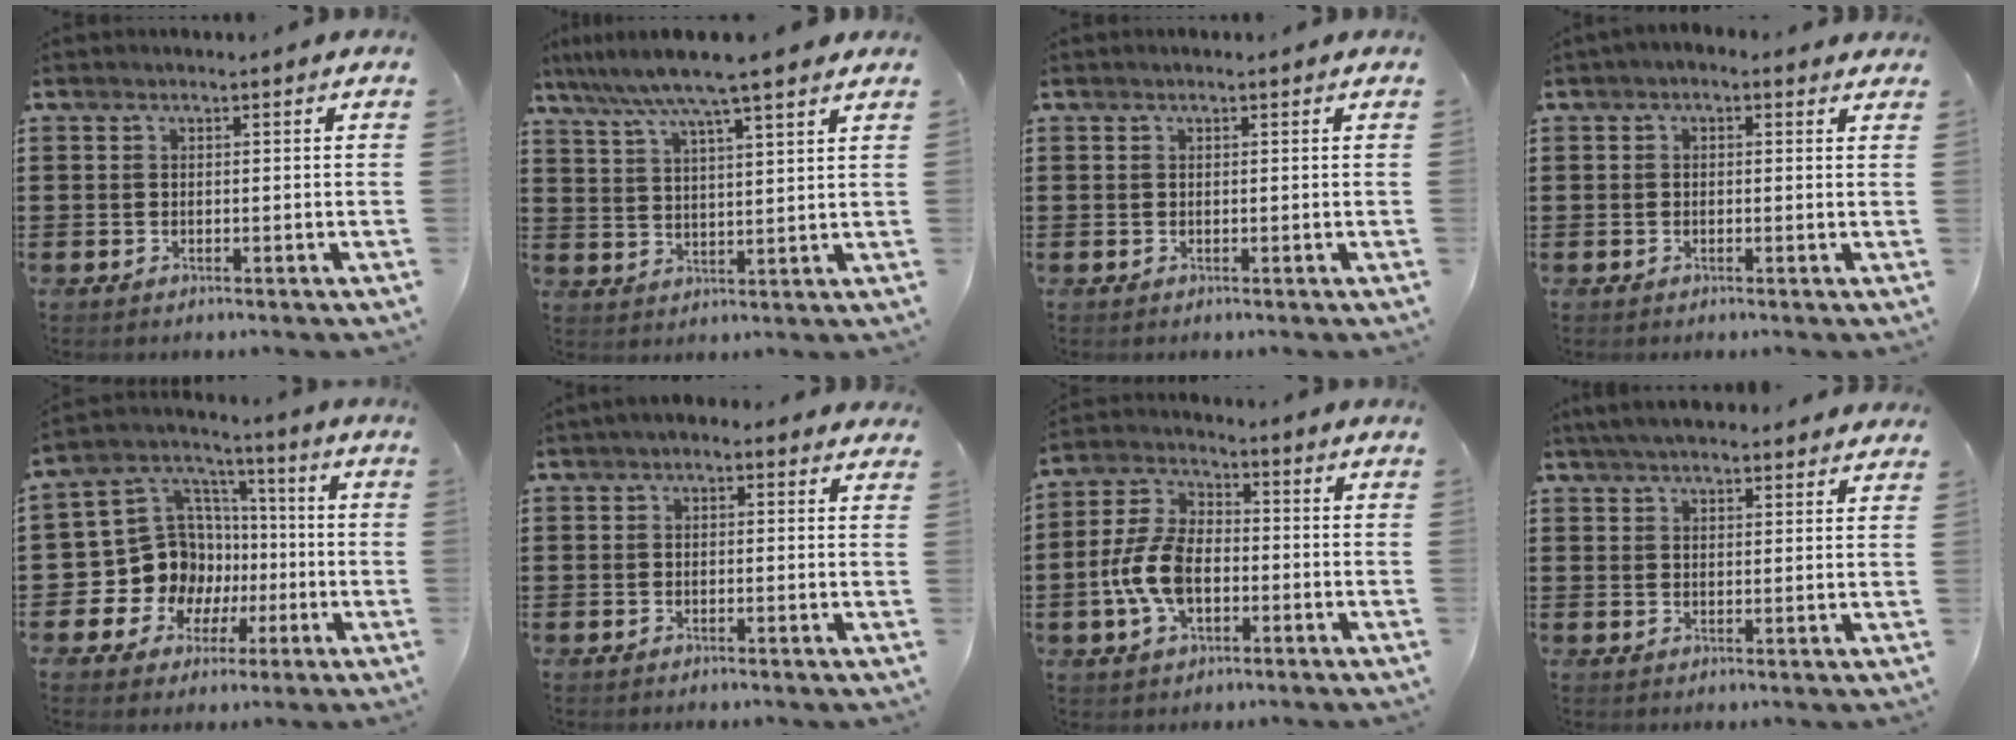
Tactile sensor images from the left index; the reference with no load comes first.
{"total": 7.7, "force": [6.4, -0.3, 4.3], "torque": [-0.103, -0.023, 0.112]}
{"total": 0.0}
{"total": 1.0, "force": [-0.2, 0.7, 0.7], "torque": [-0.016, 0.006, -0.004]}
{"total": 12.8, "force": [-2.0, 11.9, 4.2], "torque": [-0.128, -0.005, -0.025]}
{"total": 1.4, "force": [0.4, 0.9, 1.0], "torque": [-0.020, 0.007, 0.006]}
{"total": 8.9, "force": [-2.2, 5.3, 6.8], "torque": [-0.165, 0.003, -0.047]}
{"total": 4.1, "force": [3.8, 0.5, 1.3], "torque": [-0.035, -0.002, 0.072]}